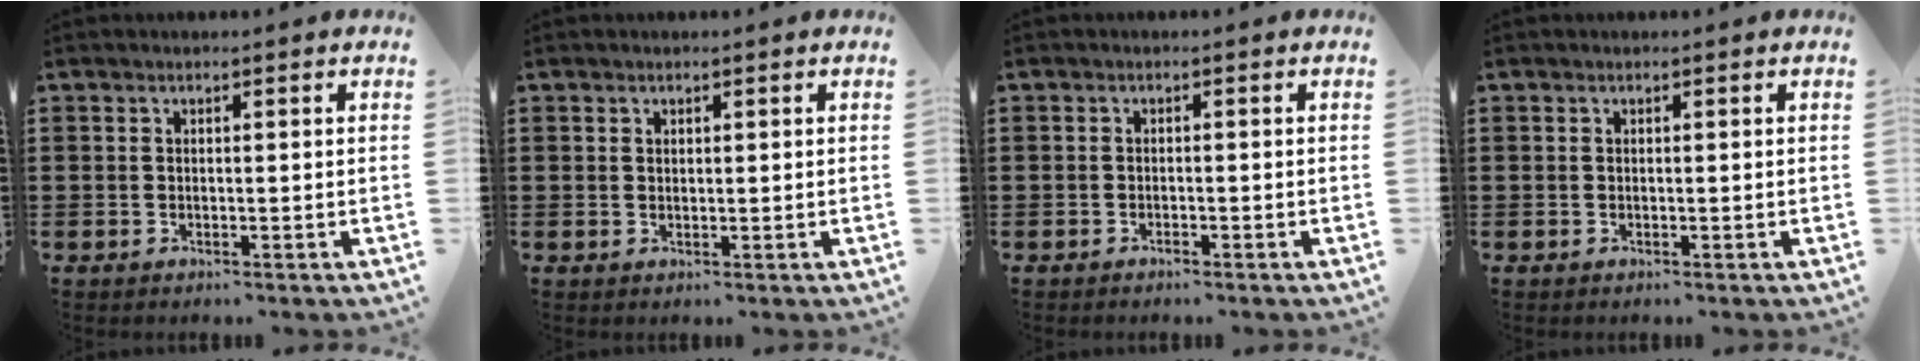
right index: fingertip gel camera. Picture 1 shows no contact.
{"total": 0.5, "force": [0.2, 0.5, 0.1], "torque": [-0.004, 0.003, 0.005]}
{"total": 0.7, "force": [-0.7, 0.1, 0.0], "torque": [-0.001, 0.002, -0.015]}
{"total": 0.0}